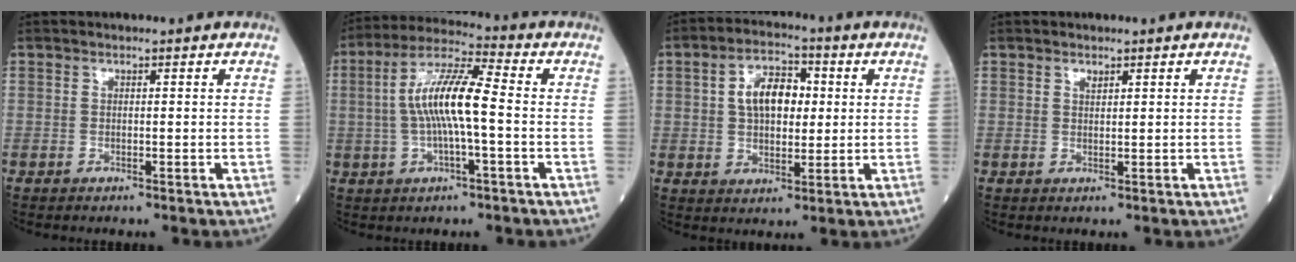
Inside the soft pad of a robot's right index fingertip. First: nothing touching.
{"total": 10.4, "force": [-0.4, 1.5, 10.3], "torque": [-0.199, 0.017, -0.014]}
{"total": 8.3, "force": [1.5, 4.6, 6.8], "torque": [-0.122, 0.020, 0.026]}
{"total": 0.8, "force": [0.6, 0.3, 0.4], "torque": [-0.009, -0.004, 0.012]}